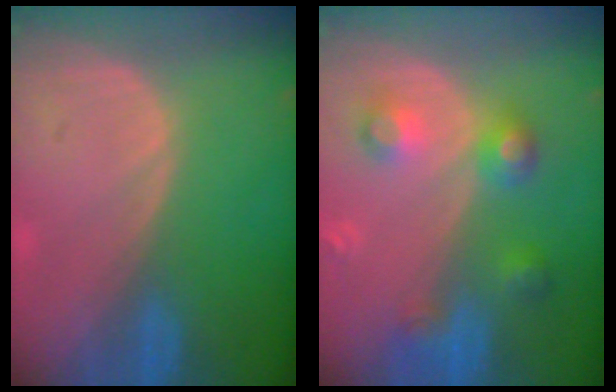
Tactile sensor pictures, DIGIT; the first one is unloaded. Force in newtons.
{"total": 6.1, "press": 6.1, "slide": 0.4}